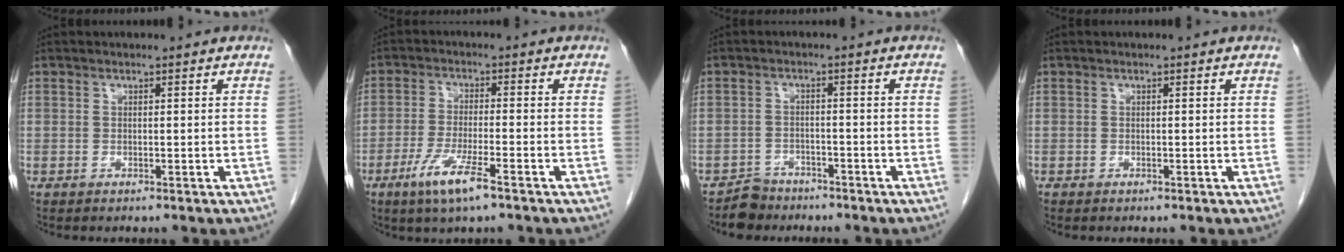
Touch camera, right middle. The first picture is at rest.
{"total": 7.0, "force": [-4.1, 0.5, 5.7], "torque": [-0.116, -0.013, -0.073]}
{"total": 3.5, "force": [-2.9, 1.9, -0.4], "torque": [0.001, 0.005, -0.051]}
{"total": 0.0}